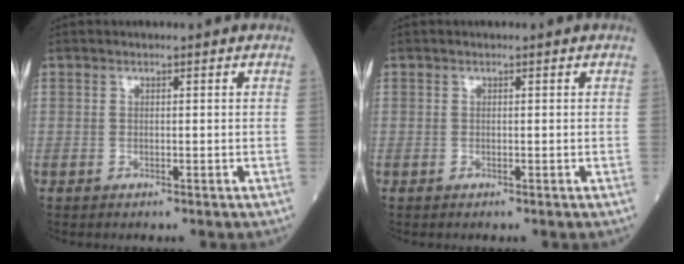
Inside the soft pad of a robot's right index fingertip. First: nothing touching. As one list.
[{"total": 0.0}]